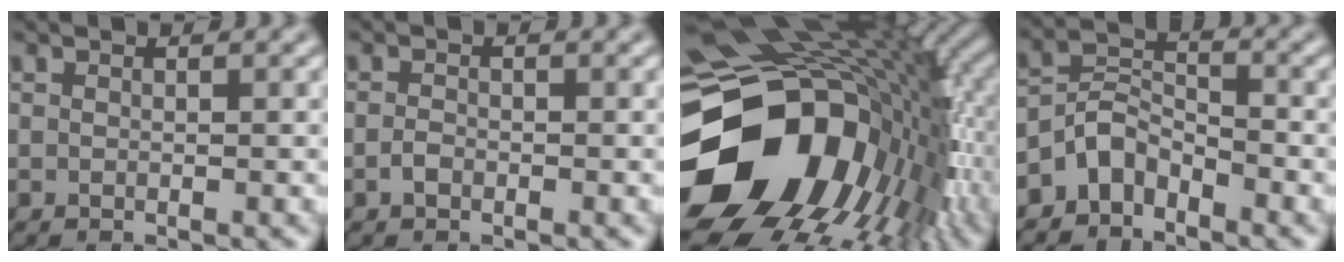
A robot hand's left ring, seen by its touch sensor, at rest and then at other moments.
{"total": 1.0, "force": [-0.5, 0.6, 0.6], "torque": [-0.012, 0.000, -0.012]}
{"total": 18.2, "force": [-3.0, 13.8, 11.4], "torque": [-0.231, -0.042, -0.031]}
{"total": 3.6, "force": [-2.7, 2.0, 1.2], "torque": [-0.018, 0.011, -0.063]}